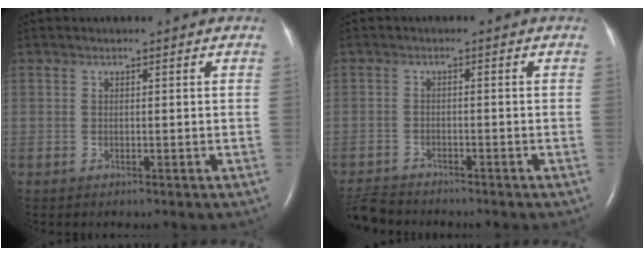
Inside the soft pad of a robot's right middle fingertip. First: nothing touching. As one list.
[{"total": 5.3, "force": [-5.1, 1.1, 0.7], "torque": [-0.017, -0.016, -0.092]}]